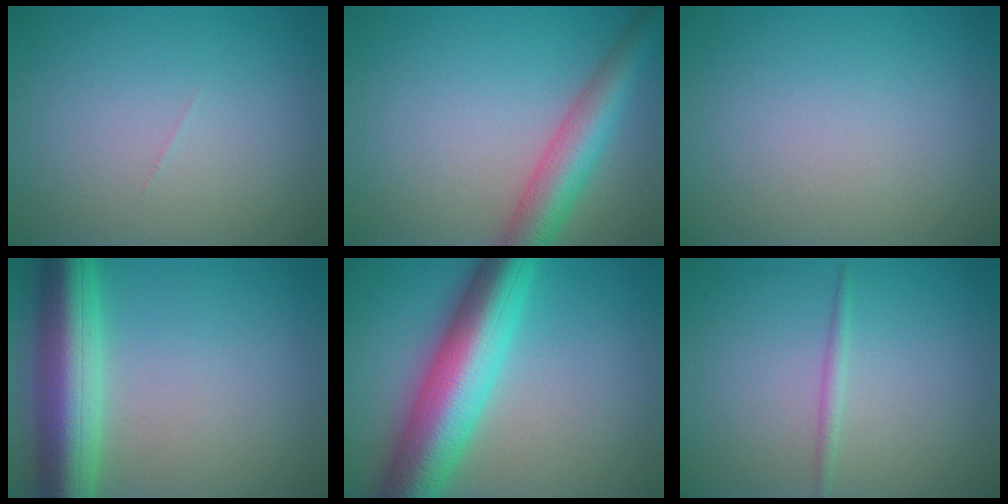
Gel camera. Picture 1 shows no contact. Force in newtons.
{"total": 5.3, "press": 5.3, "slide": 0.2}
{"total": 0.0}
{"total": 8.4, "press": 8.4, "slide": 0.3}
{"total": 10.7, "press": 10.7, "slide": 0.1}
{"total": 1.0, "press": 1.0, "slide": 0.0}